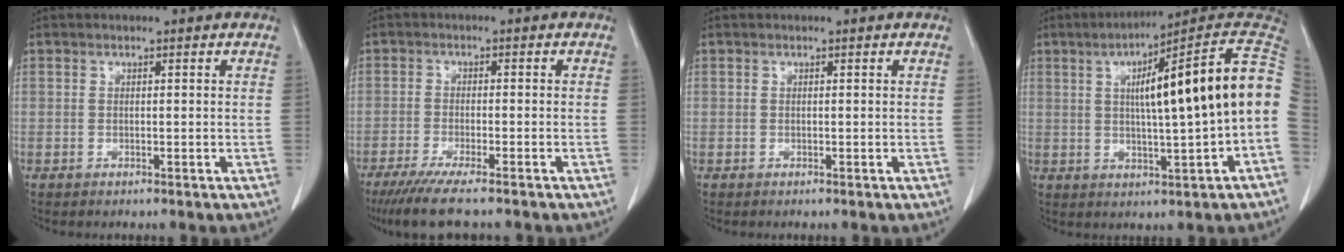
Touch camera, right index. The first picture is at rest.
{"total": 8.1, "force": [-6.4, 0.1, 5.0], "torque": [-0.078, -0.021, -0.100]}
{"total": 0.0}
{"total": 16.9, "force": [2.2, -0.1, 16.8], "torque": [-0.221, 0.034, 0.029]}